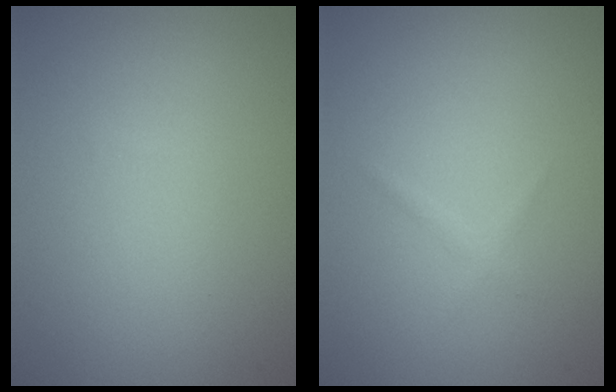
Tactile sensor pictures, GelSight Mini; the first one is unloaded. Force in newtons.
{"total": 0.6, "press": 0.6, "slide": 0.1}